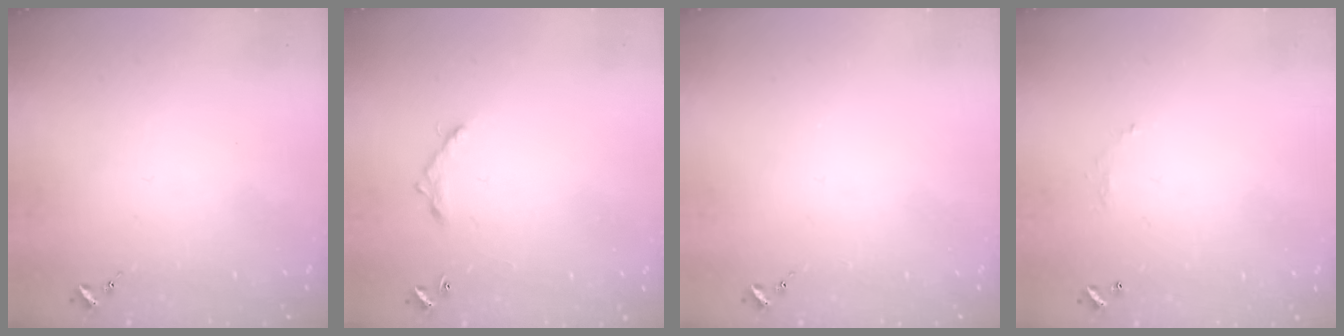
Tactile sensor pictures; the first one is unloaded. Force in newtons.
{"total": 6.2, "press": 6.2, "slide": 0.4}
{"total": 0.0}
{"total": 3.7, "press": 3.7, "slide": 0.1}